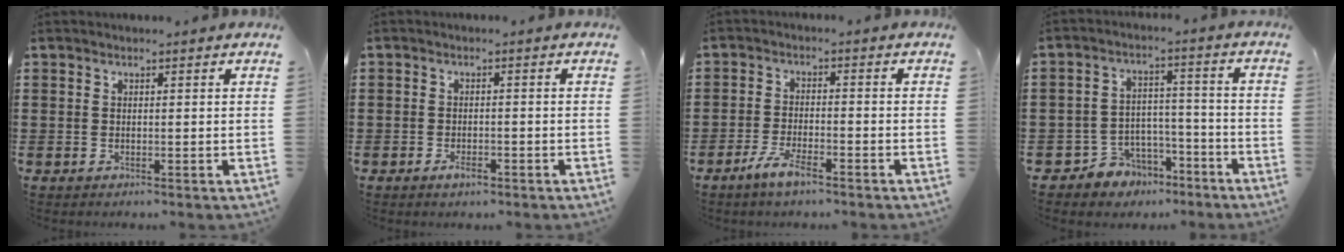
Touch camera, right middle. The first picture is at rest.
{"total": 1.9, "force": [-1.3, 0.9, 0.9], "torque": [-0.018, 0.000, -0.025]}
{"total": 4.6, "force": [-3.4, 1.0, 3.0], "torque": [-0.068, 0.000, -0.067]}
{"total": 5.4, "force": [-4.4, 3.2, 0.2], "torque": [-0.021, 0.015, -0.089]}